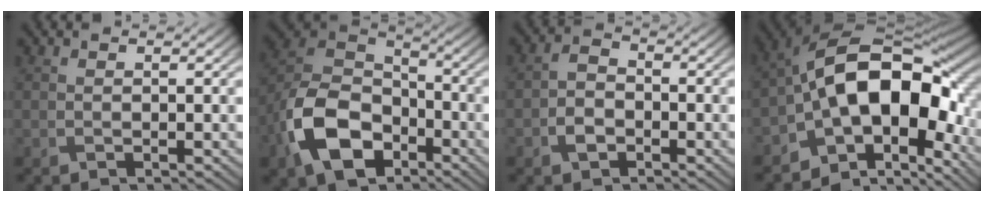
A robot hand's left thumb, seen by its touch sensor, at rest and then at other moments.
{"total": 13.6, "force": [-6.2, 8.9, 8.3], "torque": [-0.204, -0.031, -0.132]}
{"total": 3.1, "force": [-1.5, 2.1, 1.8], "torque": [-0.035, 0.004, -0.035]}
{"total": 14.9, "force": [-3.6, 8.7, 11.5], "torque": [-0.177, 0.004, -0.080]}